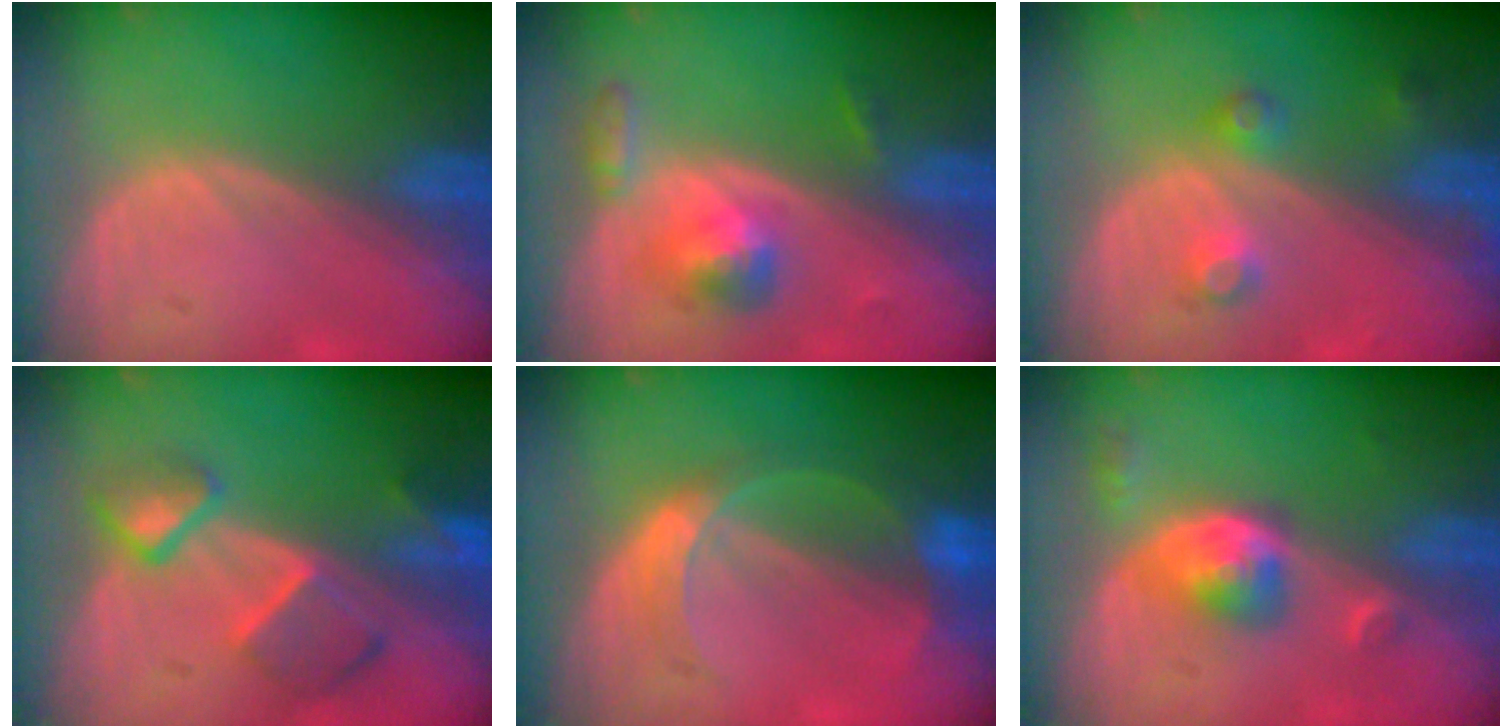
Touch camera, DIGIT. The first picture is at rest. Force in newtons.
{"total": 5.2, "press": 4.9, "slide": 1.7}
{"total": 3.8, "press": 3.5, "slide": 1.4}
{"total": 7.5, "press": 6.7, "slide": 3.5}
{"total": 6.3, "press": 5.6, "slide": 3.0}
{"total": 5.4, "press": 5.0, "slide": 2.1}